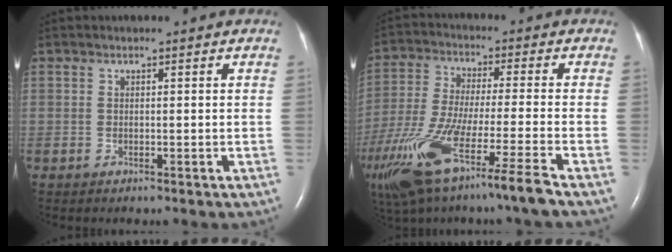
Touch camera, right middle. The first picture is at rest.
{"total": 17.1, "force": [-10.9, 0.0, 13.2], "torque": [-0.273, -0.058, -0.203]}